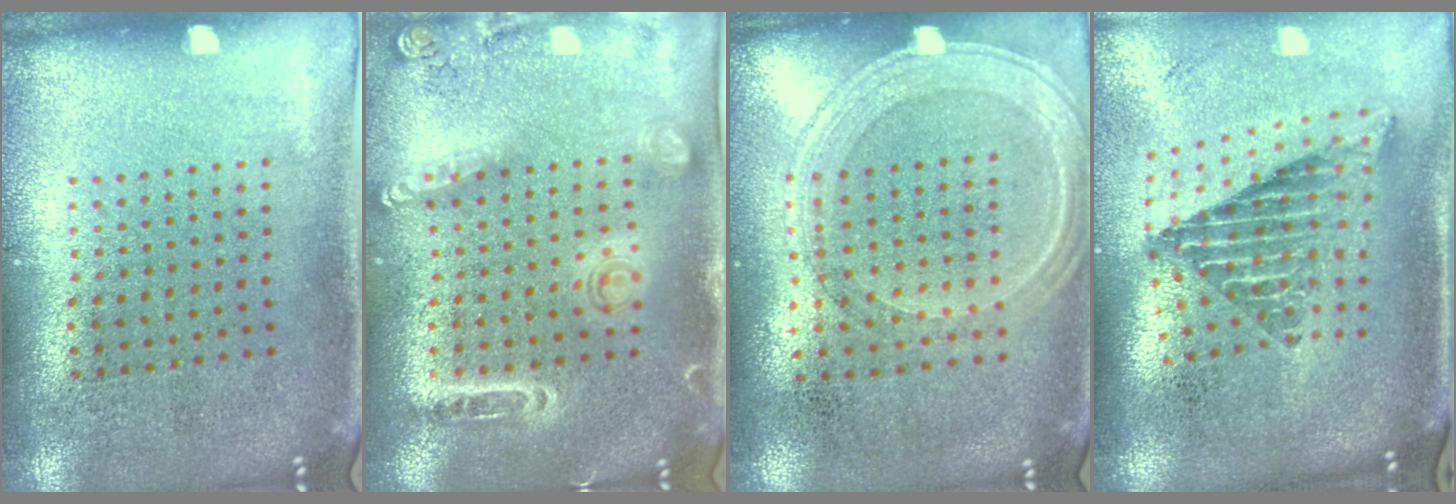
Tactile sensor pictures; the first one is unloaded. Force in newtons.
{"total": 1.5, "press": 1.5, "slide": 0.4}
{"total": 1.2, "press": 1.2, "slide": 0.3}
{"total": 2.5, "press": 1.7, "slide": 1.9}